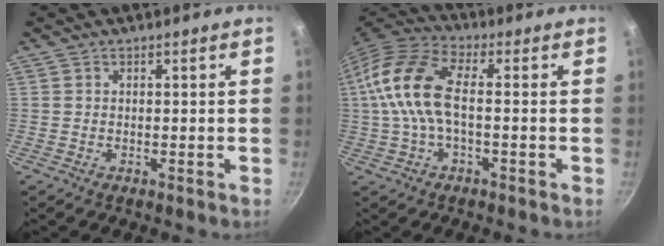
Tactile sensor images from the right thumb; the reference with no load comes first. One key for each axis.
{"total": 13.3, "fx": -0.1, "fy": 6.6, "fz": 11.6, "tx": -0.242, "ty": 0.032, "tz": -0.020}